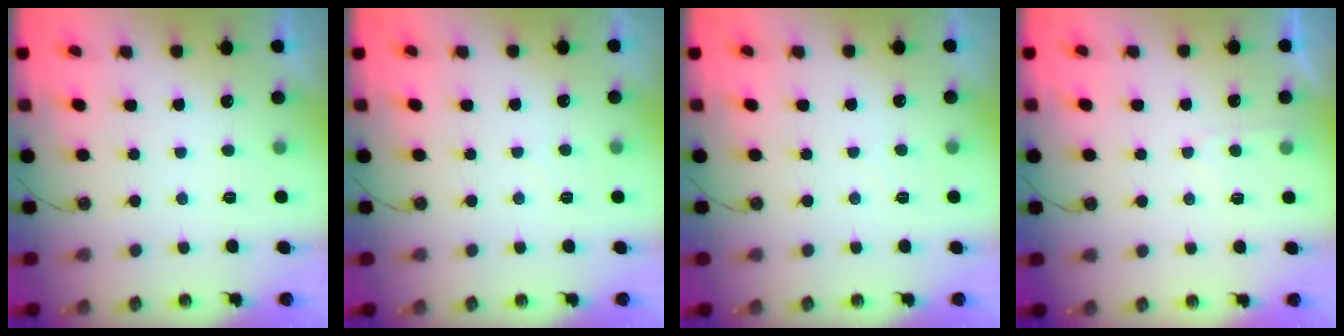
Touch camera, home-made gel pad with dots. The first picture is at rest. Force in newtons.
{"total": 2.8, "press": 2.8, "slide": 0.4}
{"total": 2.8, "press": 2.8, "slide": 0.4}
{"total": 3.8, "press": 3.8, "slide": 0.4}